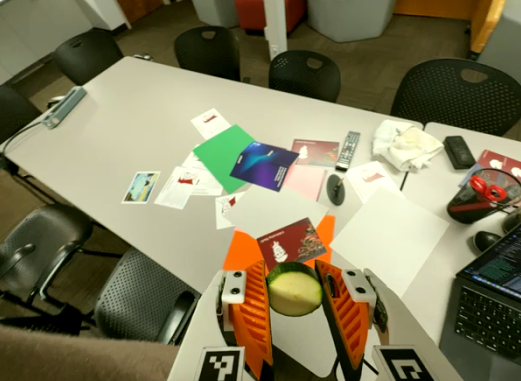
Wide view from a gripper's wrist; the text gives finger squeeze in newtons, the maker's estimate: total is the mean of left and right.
{"total": 8.3, "left": 8.3, "right": 8.4}